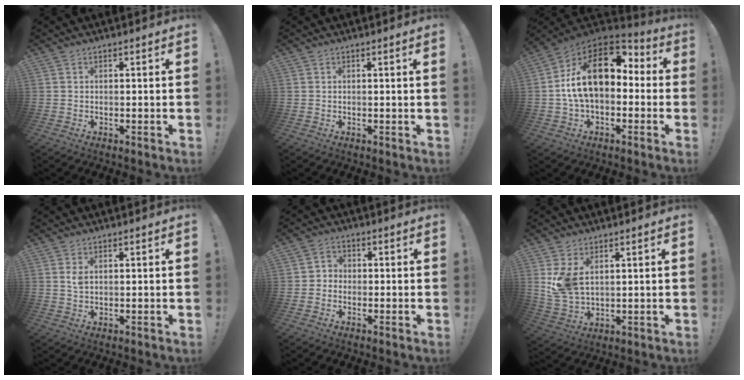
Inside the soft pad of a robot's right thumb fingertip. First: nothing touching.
{"total": 1.0, "force": [0.5, -0.4, 0.8], "torque": [-0.007, -0.006, 0.005]}
{"total": 20.2, "force": [3.5, 11.9, 15.9], "torque": [-0.259, 0.007, 0.063]}
{"total": 2.1, "force": [0.7, 1.0, 1.7], "torque": [-0.030, 0.001, 0.010]}
{"total": 2.9, "force": [-1.4, 2.4, 0.9], "torque": [-0.014, 0.010, -0.025]}
{"total": 7.8, "force": [3.1, 4.6, 5.5], "torque": [-0.099, -0.016, 0.059]}